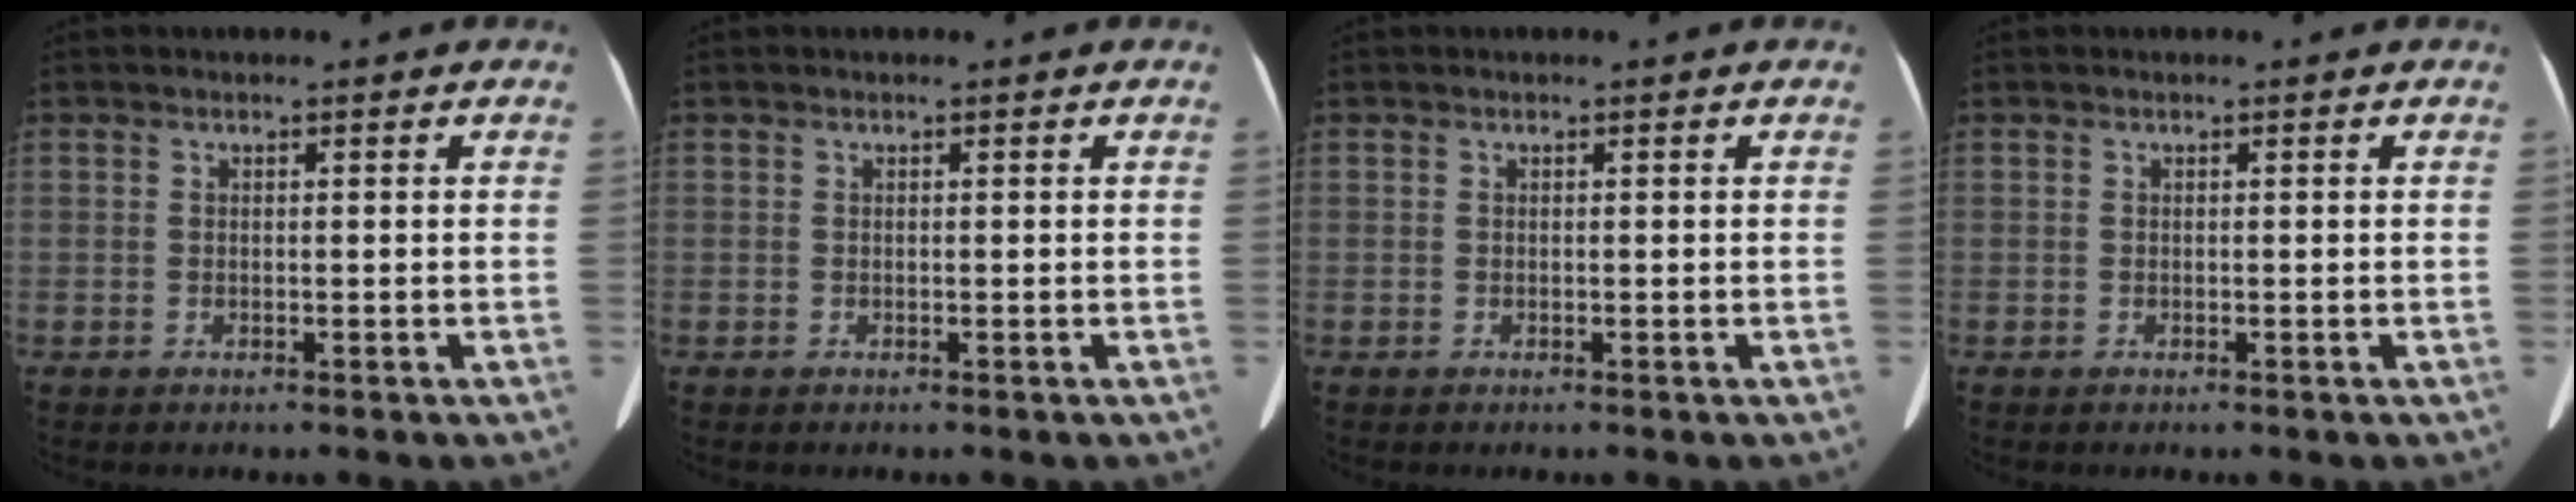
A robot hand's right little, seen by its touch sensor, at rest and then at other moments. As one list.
[{"total": 0.0}, {"total": 0.0}, {"total": 0.0}]